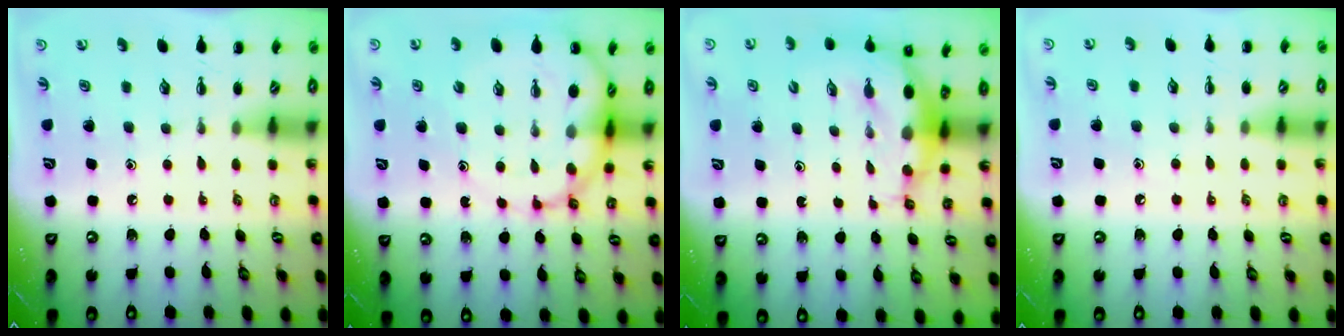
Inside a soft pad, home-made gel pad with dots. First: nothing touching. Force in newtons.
{"total": 12.8, "press": 12.3, "slide": 3.4}
{"total": 7.1, "press": 6.9, "slide": 1.7}
{"total": 5.1, "press": 4.9, "slide": 1.4}